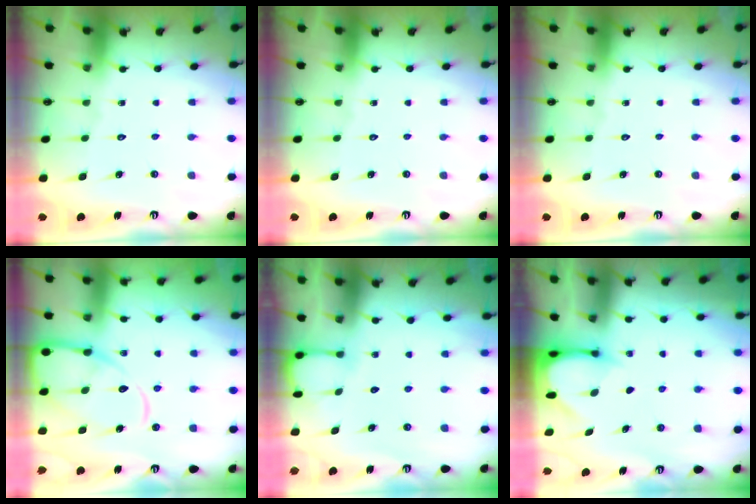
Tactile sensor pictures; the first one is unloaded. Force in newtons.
{"total": 0.0}
{"total": 0.0}
{"total": 13.2, "press": 13.2, "slide": 1.4}
{"total": 2.6, "press": 2.6, "slide": 0.3}
{"total": 3.3, "press": 3.3, "slide": 0.3}